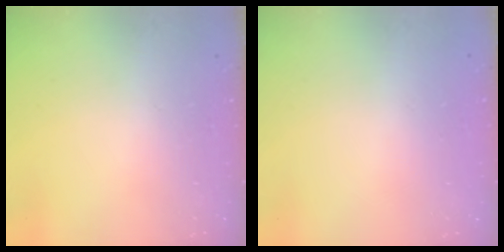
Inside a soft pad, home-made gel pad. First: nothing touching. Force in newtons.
{"total": 0.0}